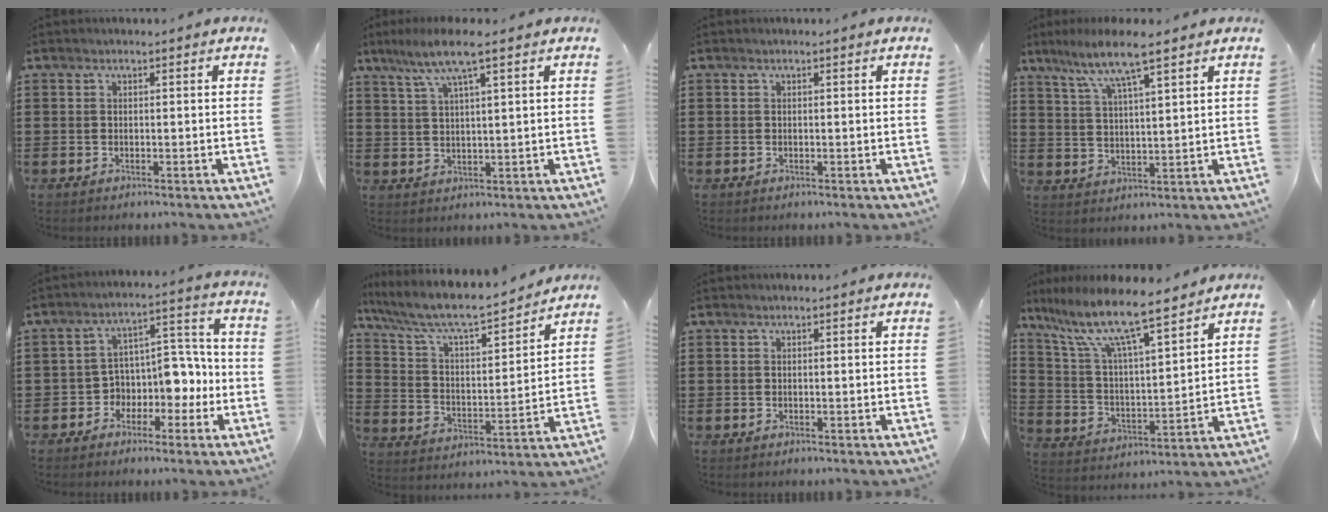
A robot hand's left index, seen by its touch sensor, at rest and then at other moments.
{"total": 6.9, "force": [4.1, 0.6, 5.5], "torque": [-0.116, -0.002, 0.069]}
{"total": 0.0}
{"total": 7.4, "force": [5.4, 0.4, 5.1], "torque": [-0.115, -0.016, 0.091]}
{"total": 6.3, "force": [-1.8, 5.4, 2.8], "torque": [-0.058, 0.003, -0.034]}
{"total": 7.6, "force": [6.5, 1.0, 3.9], "torque": [-0.104, -0.046, 0.104]}
{"total": 0.0}
{"total": 10.7, "force": [8.7, 1.1, 6.1], "torque": [-0.151, -0.048, 0.146]}